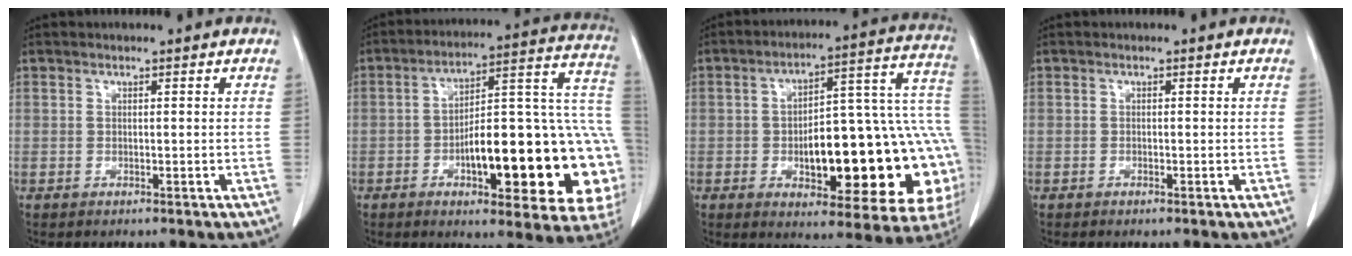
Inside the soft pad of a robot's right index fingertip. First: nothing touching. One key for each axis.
{"total": 25.4, "fx": -6.2, "fy": 6.5, "fz": 23.8, "tx": -0.235, "ty": 0.029, "tz": -0.075}
{"total": 25.8, "fx": -4.2, "fy": 7.4, "fz": 24.3, "tx": -0.235, "ty": 0.035, "tz": -0.044}
{"total": 0.5, "fx": -0.4, "fy": 0.1, "fz": 0.3, "tx": -0.009, "ty": 0.000, "tz": -0.007}